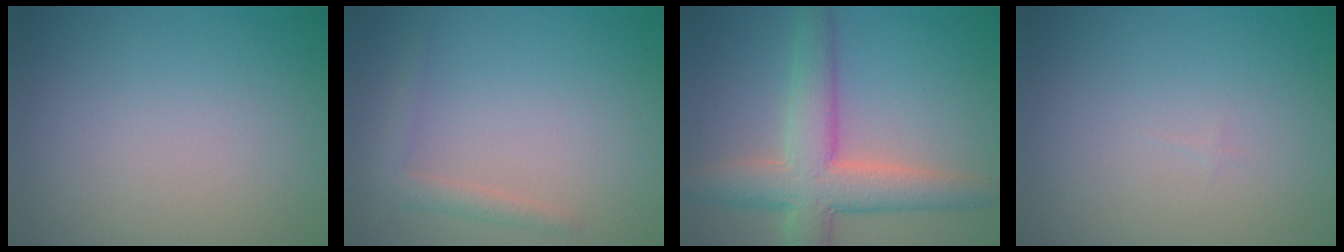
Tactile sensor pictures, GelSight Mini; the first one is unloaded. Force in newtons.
{"total": 1.8, "press": 1.8, "slide": 0.2}
{"total": 7.1, "press": 7.1, "slide": 0.3}
{"total": 0.0}